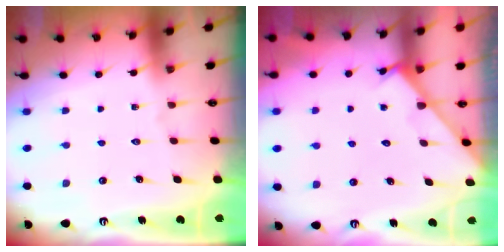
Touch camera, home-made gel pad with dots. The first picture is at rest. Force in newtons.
{"total": 2.6, "press": 2.5, "slide": 0.3}